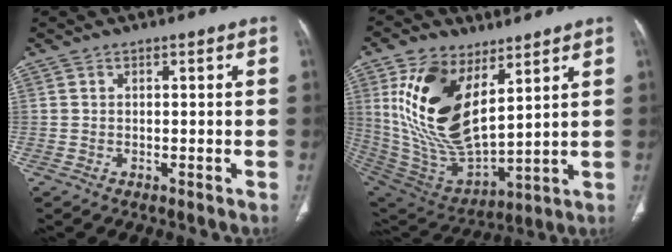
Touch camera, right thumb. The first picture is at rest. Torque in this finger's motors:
{"motor_torque": [-0.85, 3.52, 1.64, 1.13, 0.37]}